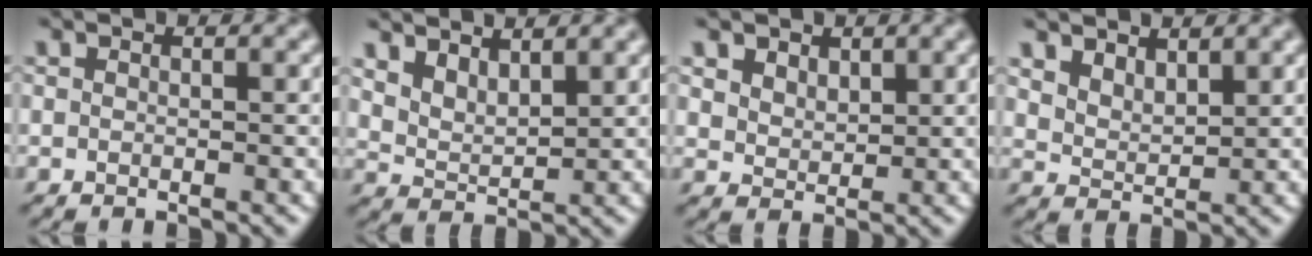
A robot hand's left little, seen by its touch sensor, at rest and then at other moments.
{"total": 3.7, "force": [2.9, 1.5, 1.9], "torque": [-0.044, 0.002, 0.053]}
{"total": 2.8, "force": [1.8, 1.8, 1.1], "torque": [-0.042, -0.005, 0.039]}
{"total": 2.9, "force": [2.3, 1.3, 1.2], "torque": [-0.036, -0.002, 0.048]}